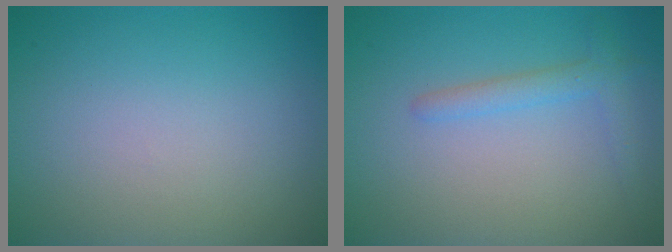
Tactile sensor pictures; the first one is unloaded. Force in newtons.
{"total": 1.9, "press": 1.9, "slide": 0.1}